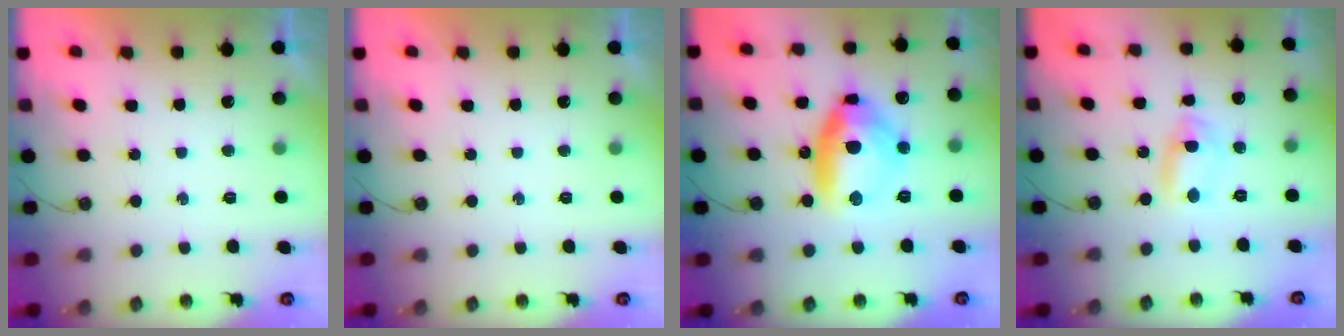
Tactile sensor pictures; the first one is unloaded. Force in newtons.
{"total": 0.0}
{"total": 13.7, "press": 13.5, "slide": 2.0}
{"total": 2.7, "press": 2.5, "slide": 1.2}